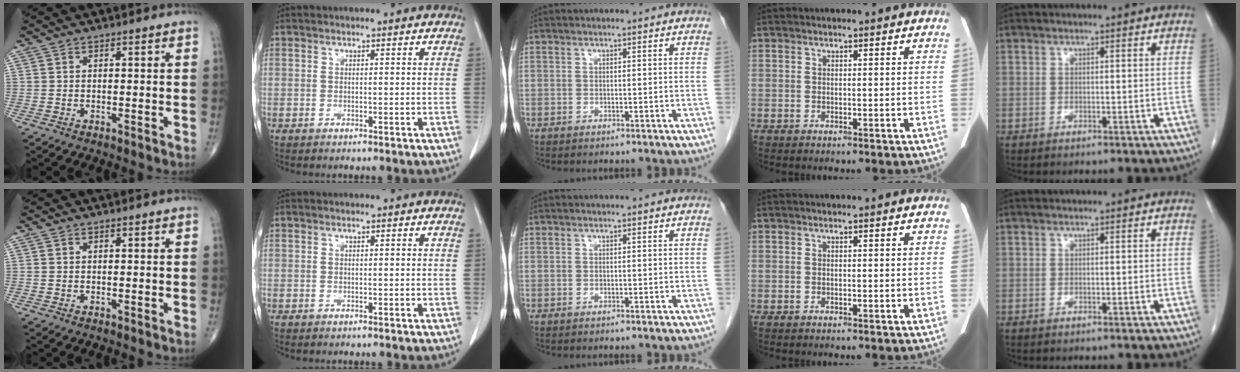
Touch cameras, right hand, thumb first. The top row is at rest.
{}